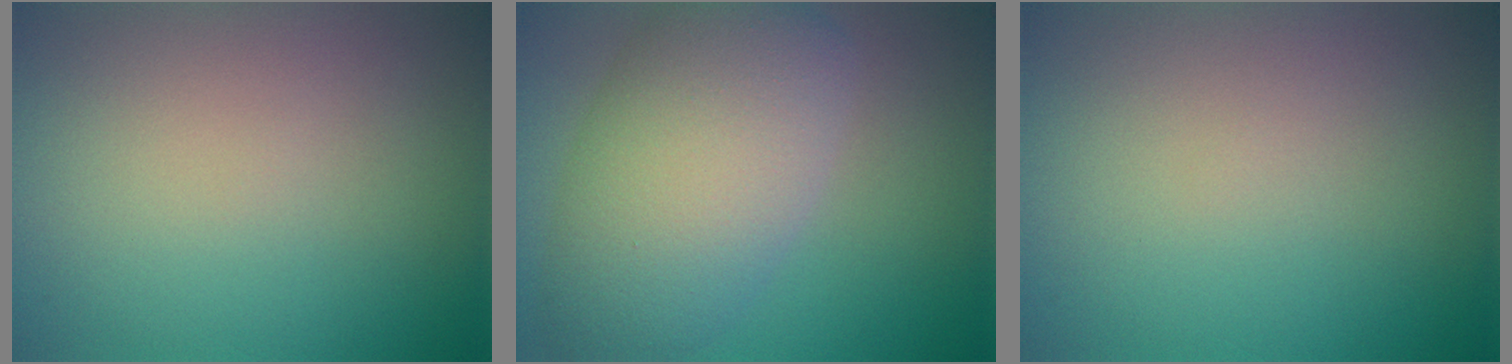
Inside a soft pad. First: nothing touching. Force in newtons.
{"total": 8.9, "press": 8.9, "slide": 0.5}
{"total": 0.0}